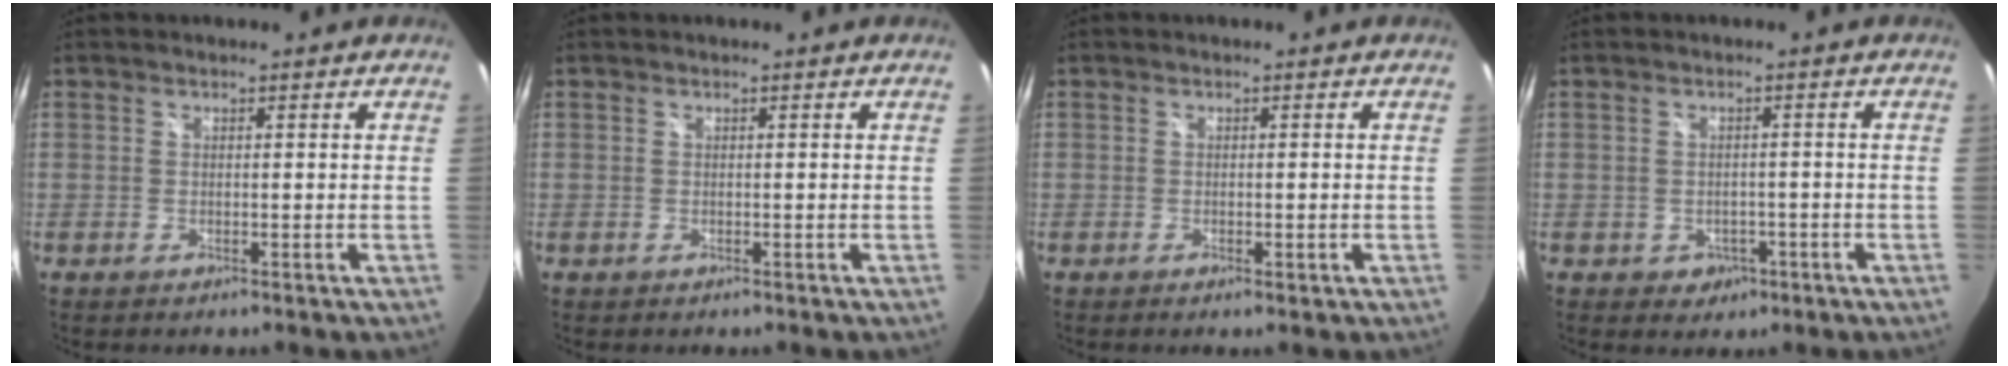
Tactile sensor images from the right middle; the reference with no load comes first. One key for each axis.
{"total": 0.0}
{"total": 1.0, "fx": -0.4, "fy": 0.4, "fz": 0.8, "tx": -0.013, "ty": 0.000, "tz": -0.007}
{"total": 3.7, "fx": -1.4, "fy": 3.2, "fz": 1.3, "tx": -0.033, "ty": 0.001, "tz": -0.008}